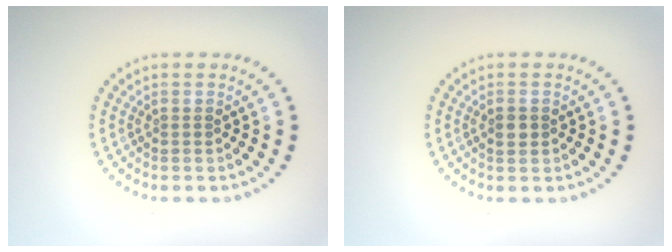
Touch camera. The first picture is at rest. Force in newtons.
{"total": 1.4, "press": 1.4, "slide": 0.1}